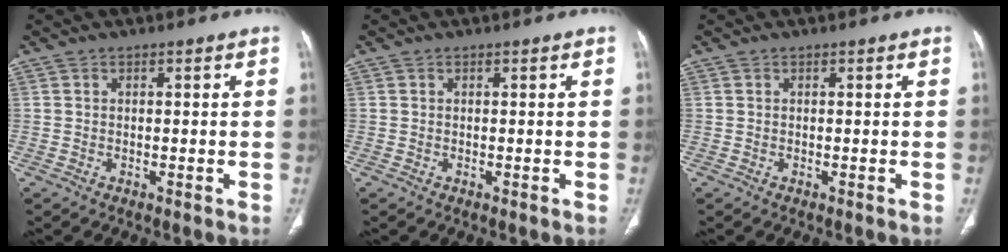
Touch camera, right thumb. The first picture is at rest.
{"total": 0.0}
{"total": 0.0}